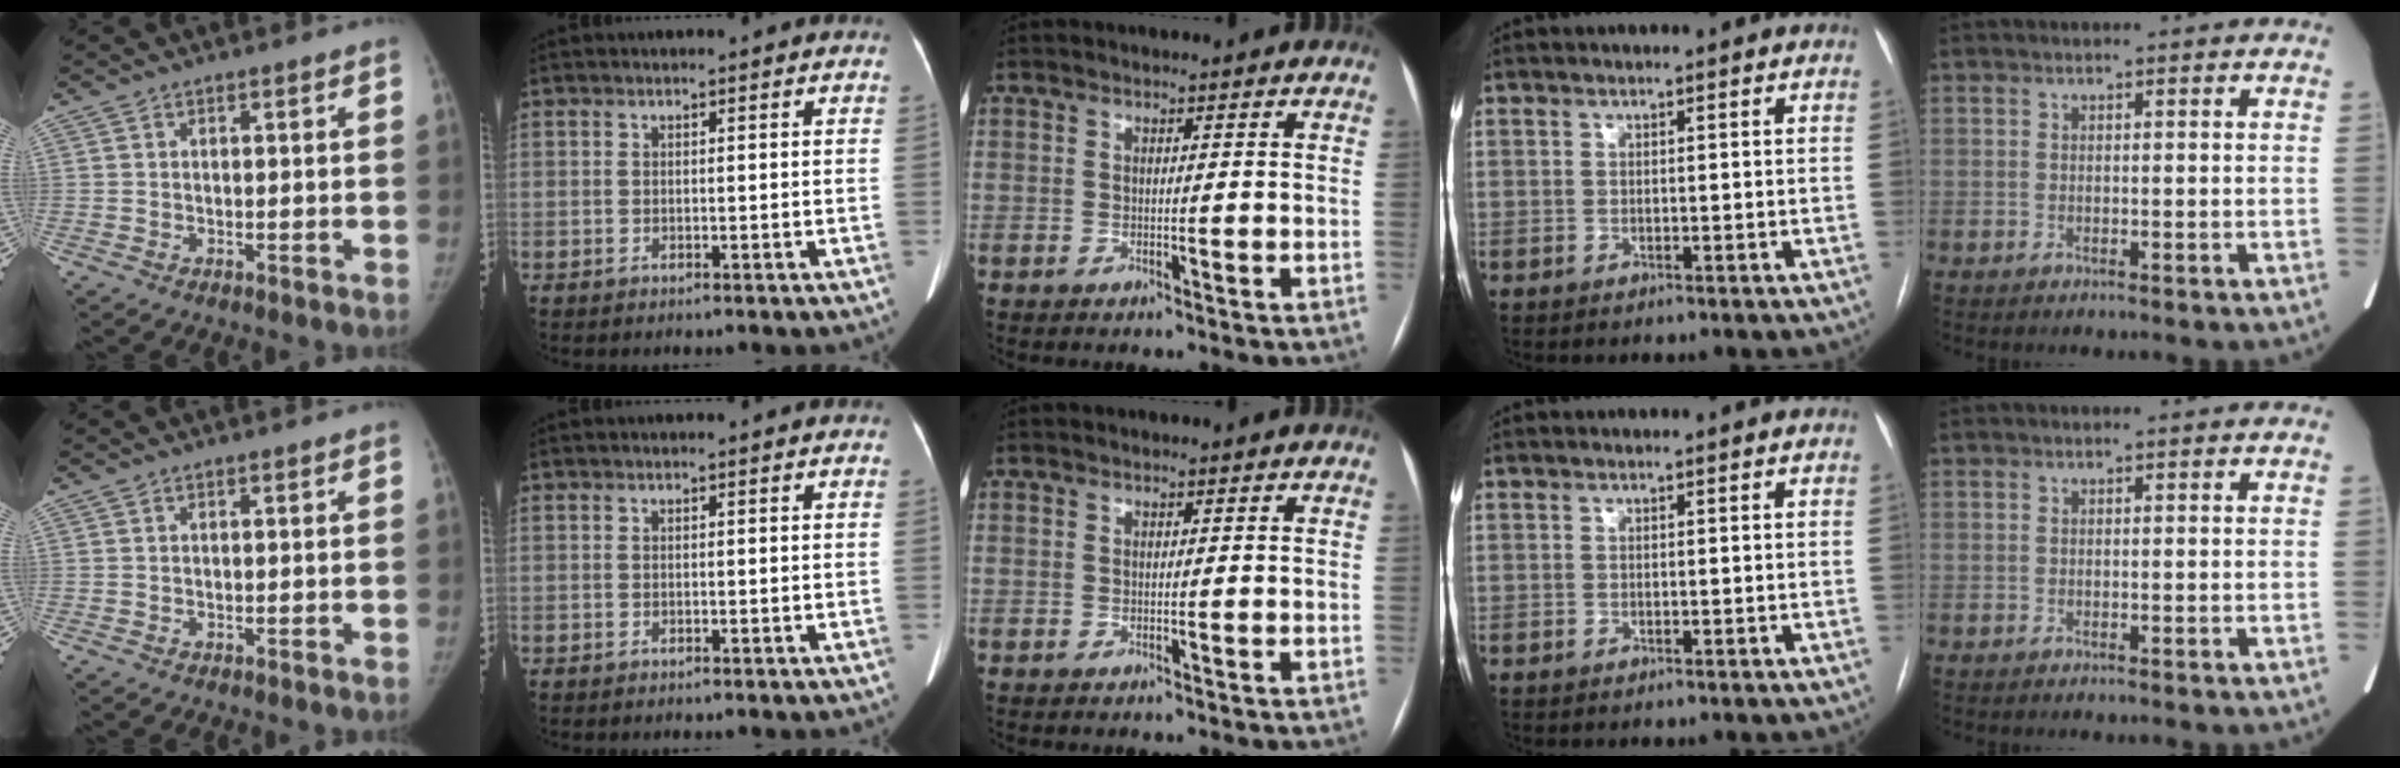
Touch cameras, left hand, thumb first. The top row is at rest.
{}